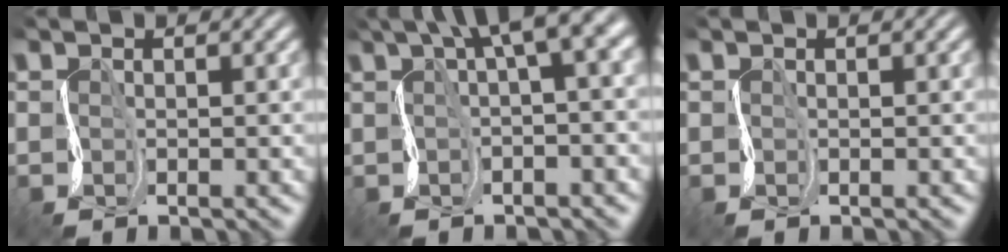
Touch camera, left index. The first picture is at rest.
{"total": 7.4, "force": [2.8, 2.0, 6.5], "torque": [-0.079, 0.023, 0.043]}
{"total": 0.0}